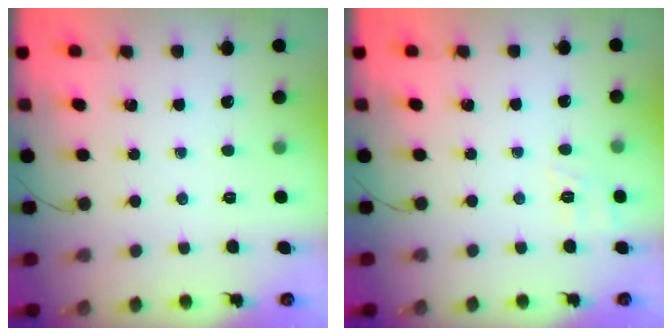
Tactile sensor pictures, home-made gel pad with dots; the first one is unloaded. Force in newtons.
{"total": 7.6, "press": 7.5, "slide": 1.4}